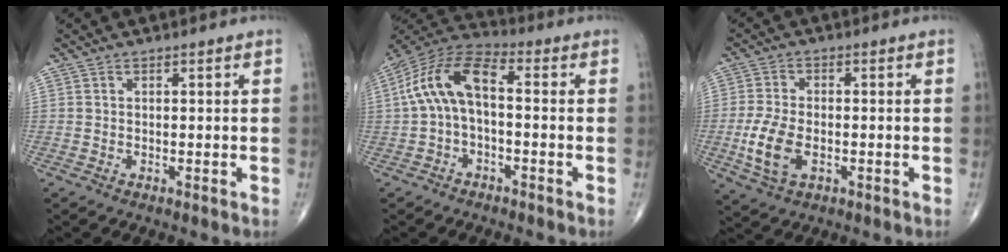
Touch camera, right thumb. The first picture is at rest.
{"total": 11.7, "force": [0.1, 5.9, 10.1], "torque": [-0.199, 0.044, -0.011]}
{"total": 8.2, "force": [-2.0, 4.5, 6.5], "torque": [-0.140, 0.000, -0.035]}